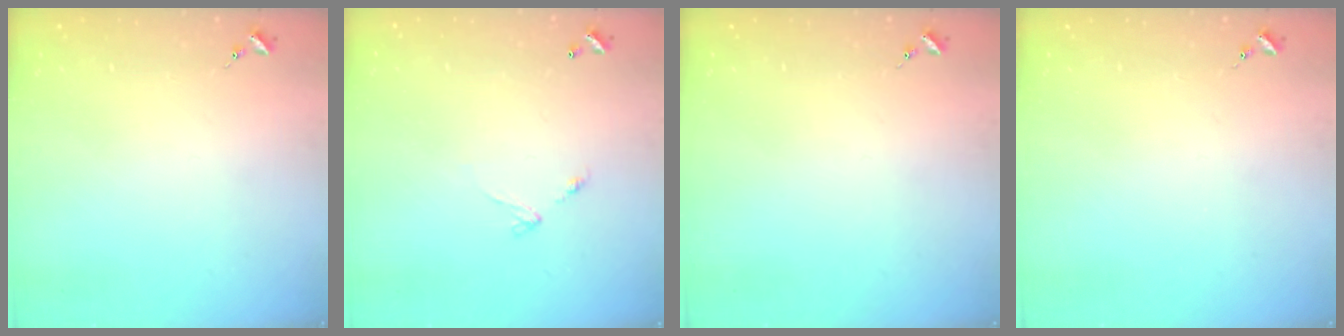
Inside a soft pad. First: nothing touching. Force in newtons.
{"total": 4.3, "press": 4.3, "slide": 0.3}
{"total": 0.0}
{"total": 0.0}